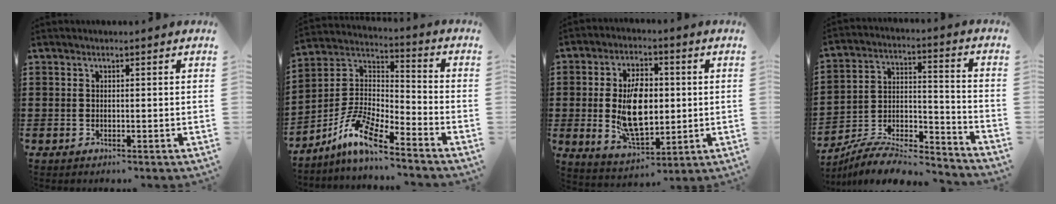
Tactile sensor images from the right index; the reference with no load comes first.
{"total": 9.2, "force": [-6.6, 2.0, 6.0], "torque": [-0.149, -0.006, -0.139]}
{"total": 10.2, "force": [-0.2, 5.7, 8.5], "torque": [-0.160, 0.003, -0.005]}
{"total": 7.9, "force": [-7.4, 2.0, 2.2], "torque": [-0.031, 0.017, -0.142]}